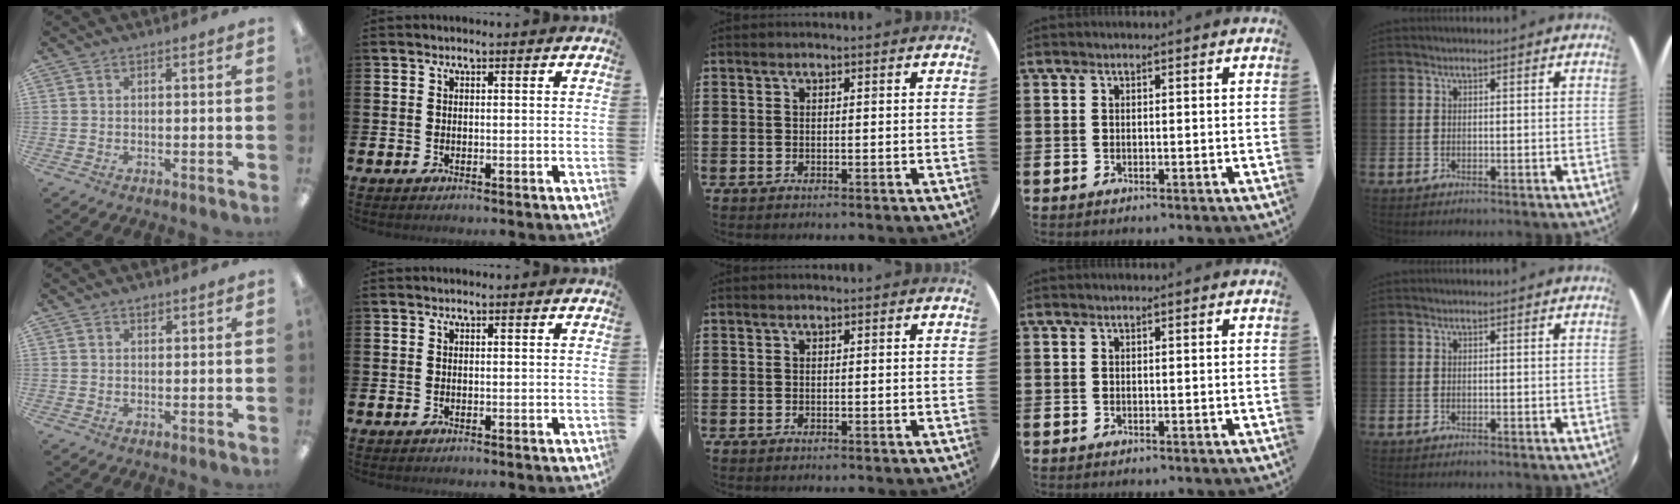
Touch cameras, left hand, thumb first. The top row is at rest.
{"thumb": {"total": 1.4, "force": [1.0, 0.8, 0.5], "torque": [-0.004, -0.003, 0.016]}}